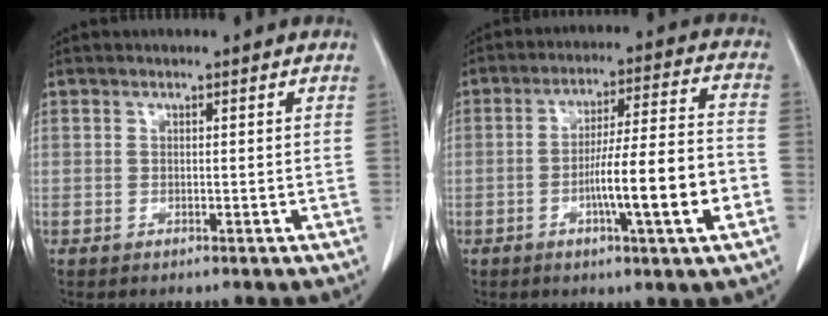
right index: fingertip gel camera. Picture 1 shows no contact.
{"total": 13.3, "force": [-4.1, 0.1, 12.7], "torque": [-0.204, 0.004, -0.066]}